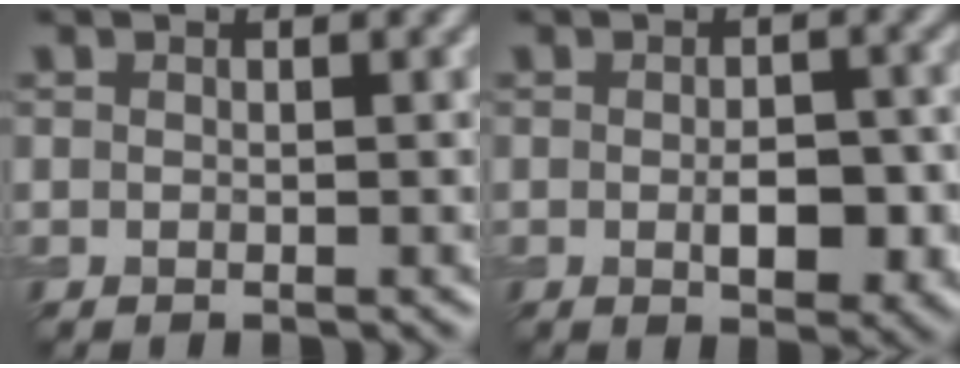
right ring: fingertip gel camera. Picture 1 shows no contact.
{"total": 4.4, "force": [-1.2, 2.0, 3.7], "torque": [-0.058, -0.011, -0.014]}